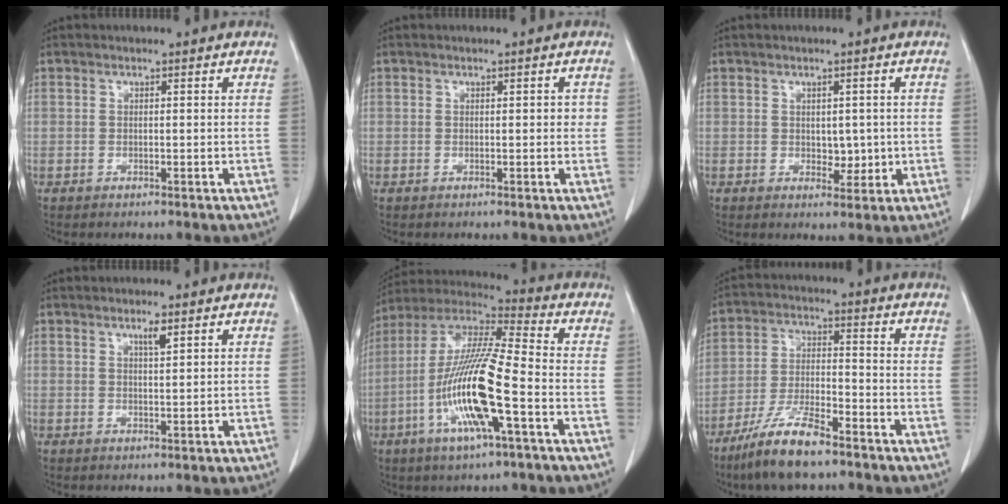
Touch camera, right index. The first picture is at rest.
{"total": 1.5, "force": [0.2, 0.8, 1.2], "torque": [-0.011, 0.004, 0.002]}
{"total": 3.0, "force": [0.1, 2.0, 2.2], "torque": [-0.025, -0.004, 0.008]}
{"total": 1.8, "force": [1.1, 0.1, 1.4], "torque": [-0.026, -0.003, 0.020]}
{"total": 16.8, "force": [-5.0, 1.4, 16.0], "torque": [-0.324, -0.008, -0.097]}
{"total": 10.7, "force": [-7.8, 1.9, 7.1], "torque": [-0.143, -0.021, -0.146]}